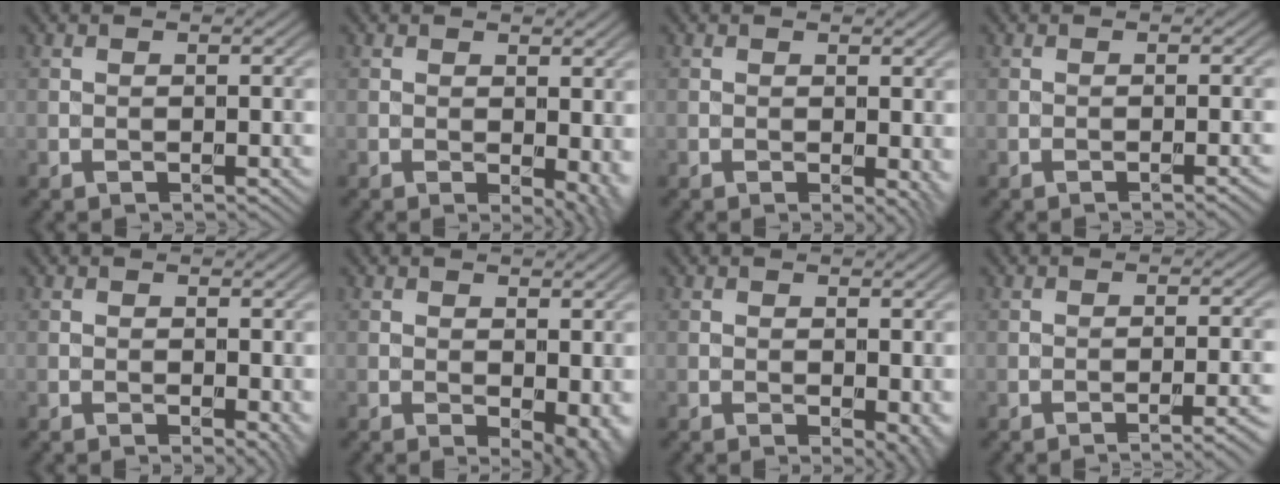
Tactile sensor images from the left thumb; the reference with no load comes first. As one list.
[{"total": 4.6, "force": [-0.3, 2.3, 4.0], "torque": [-0.048, -0.009, 0.001]}, {"total": 2.3, "force": [0.0, 1.1, 2.0], "torque": [-0.019, -0.006, 0.002]}, {"total": 1.1, "force": [-0.6, 0.1, 1.0], "torque": [-0.010, 0.002, -0.012]}, {"total": 2.4, "force": [-0.2, 1.3, 2.0], "torque": [-0.021, -0.008, 0.001]}, {"total": 4.8, "force": [-0.5, 2.5, 4.0], "torque": [-0.051, -0.013, -0.002]}, {"total": 3.6, "force": [-0.6, 2.0, 3.0], "torque": [-0.034, -0.010, -0.005]}, {"total": 3.2, "force": [-1.8, 0.6, 2.5], "torque": [-0.030, 0.010, -0.032]}]